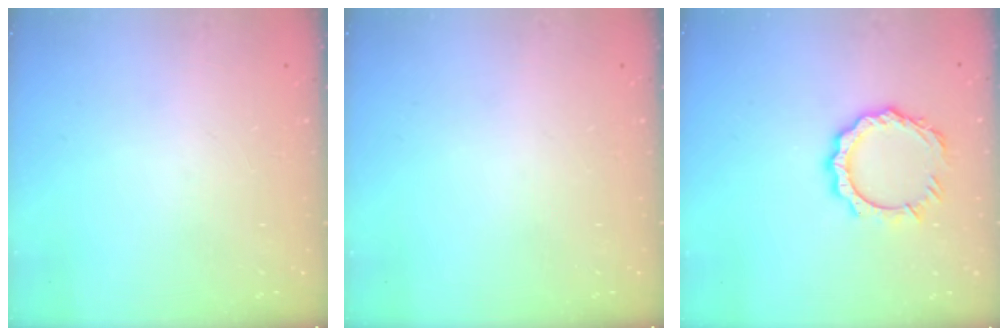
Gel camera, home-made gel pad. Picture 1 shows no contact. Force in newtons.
{"total": 0.0}
{"total": 10.5, "press": 10.5, "slide": 1.0}